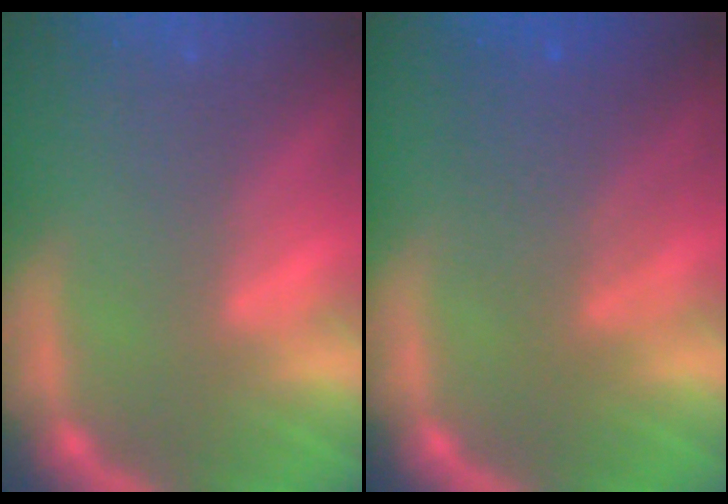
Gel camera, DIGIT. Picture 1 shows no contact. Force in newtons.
{"total": 4.6}